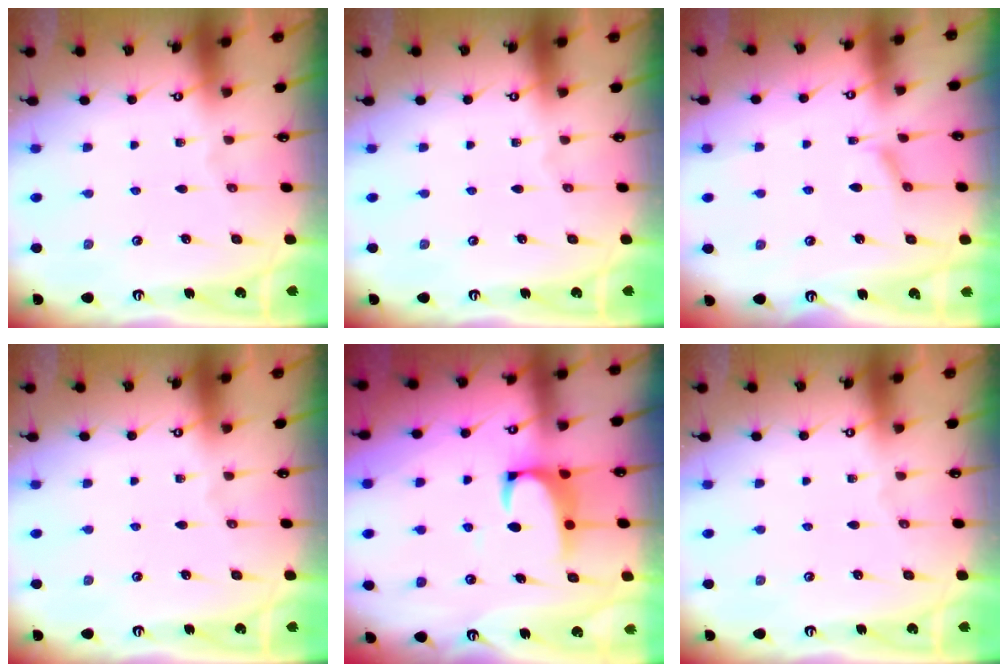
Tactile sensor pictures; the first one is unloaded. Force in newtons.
{"total": 0.0}
{"total": 2.1, "press": 2.0, "slide": 0.6}
{"total": 0.0}
{"total": 2.2, "press": 2.0, "slide": 0.9}
{"total": 0.0}